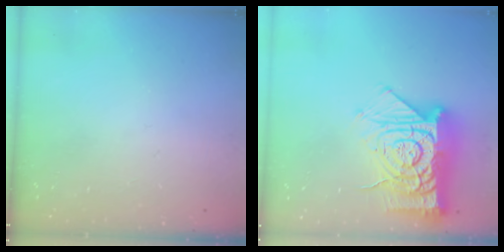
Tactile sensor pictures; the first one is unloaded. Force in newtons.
{"total": 21.4, "press": 21.3, "slide": 2.0}